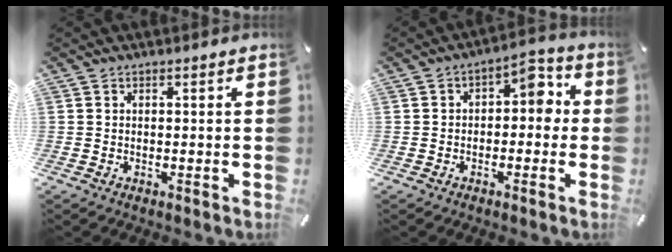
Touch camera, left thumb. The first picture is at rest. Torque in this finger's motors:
{"motor_torque": [0.67, 0.63, 0.29, 0.23, 0.10]}